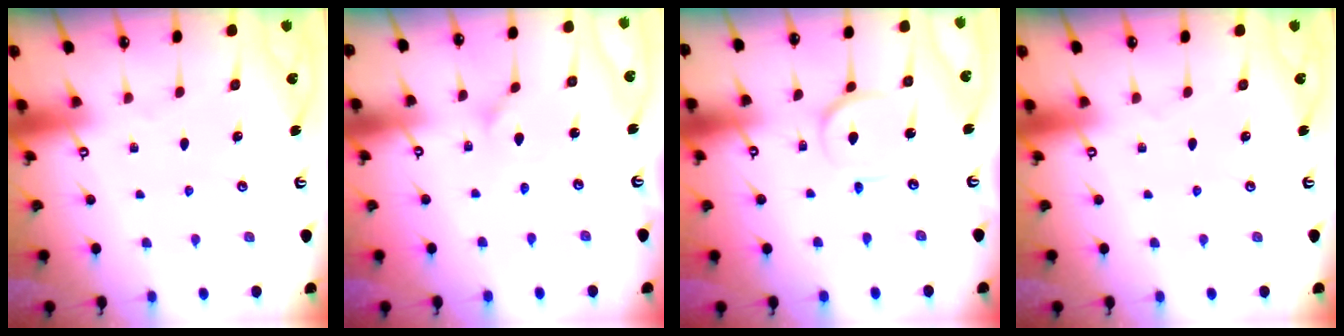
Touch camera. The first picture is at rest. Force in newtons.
{"total": 2.2, "press": 2.2, "slide": 0.1}
{"total": 9.0, "press": 9.0, "slide": 0.9}
{"total": 0.0}